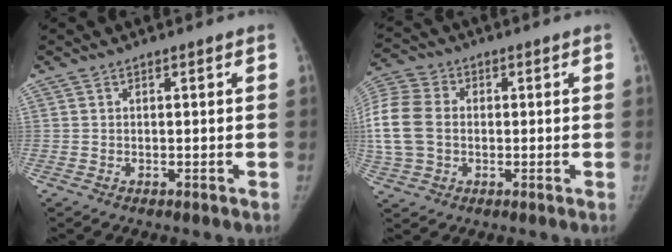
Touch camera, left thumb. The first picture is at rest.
{"total": 17.3, "force": [0.3, 13.4, 10.9], "torque": [-0.280, 0.025, 0.007]}